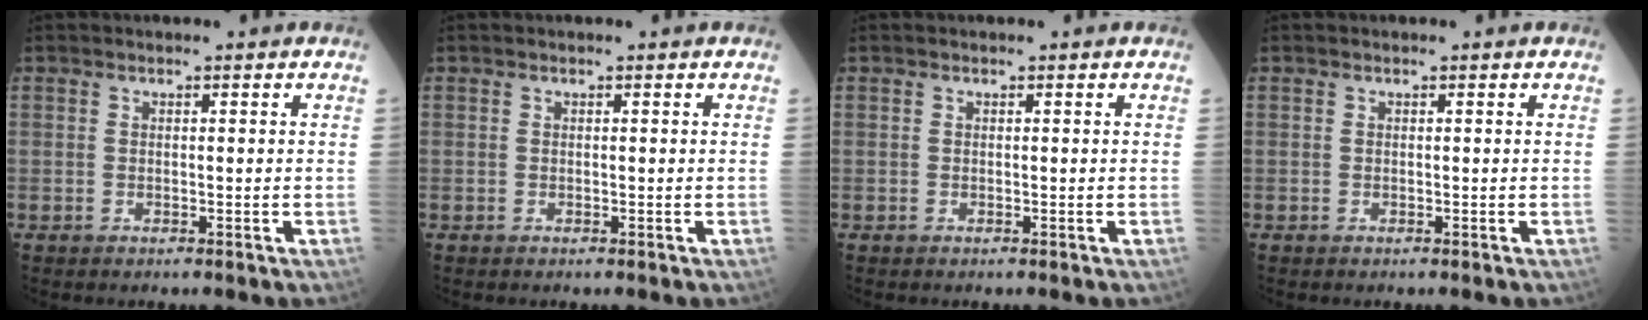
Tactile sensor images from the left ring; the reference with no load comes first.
{"total": 0.0}
{"total": 0.0}
{"total": 0.0}